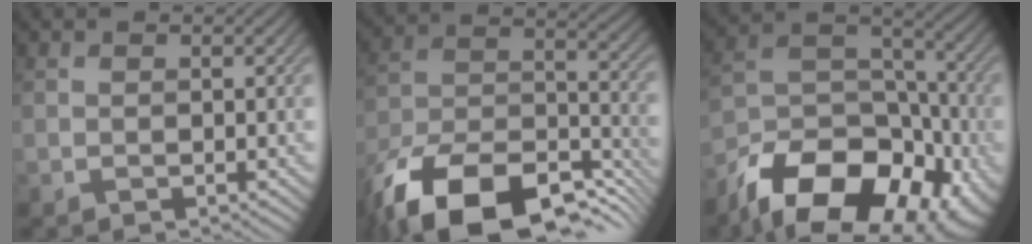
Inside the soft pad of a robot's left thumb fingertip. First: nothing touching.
{"total": 18.1, "force": [-12.6, 8.3, 9.9], "torque": [-0.227, -0.041, -0.206]}
{"total": 16.3, "force": [-10.4, 9.1, 8.7], "torque": [-0.178, -0.027, -0.171]}